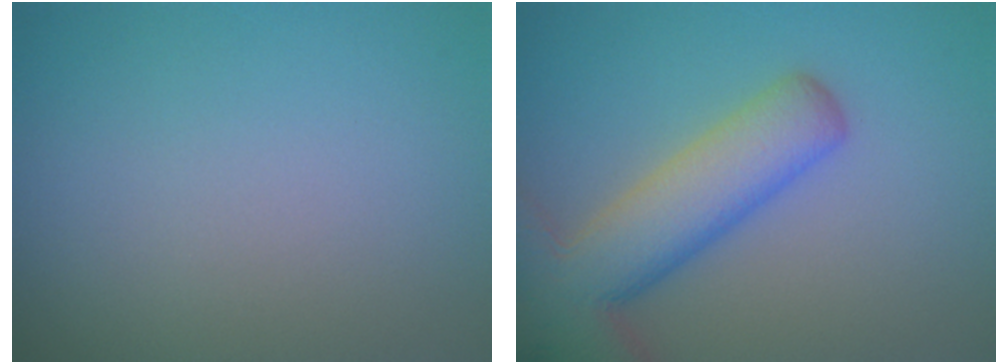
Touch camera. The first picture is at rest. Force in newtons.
{"total": 8.5, "press": 8.5, "slide": 0.5}